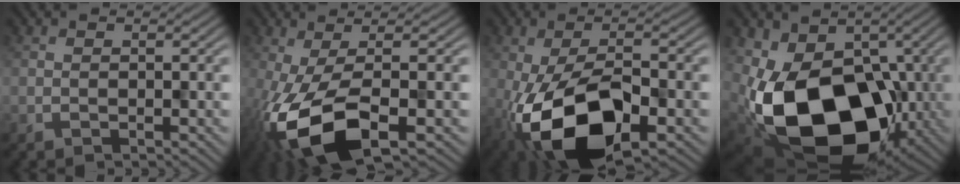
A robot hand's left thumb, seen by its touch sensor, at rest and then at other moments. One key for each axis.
{"total": 11.9, "fx": -4.0, "fy": 4.3, "fz": 10.4, "tx": -0.216, "ty": -0.014, "tz": -0.067}
{"total": 14.6, "fx": -5.4, "fy": 7.0, "fz": 11.7, "tx": -0.218, "ty": -0.025, "tz": -0.090}
{"total": 18.3, "fx": -4.7, "fy": 12.1, "fz": 12.9, "tx": -0.242, "ty": -0.034, "tz": -0.068}